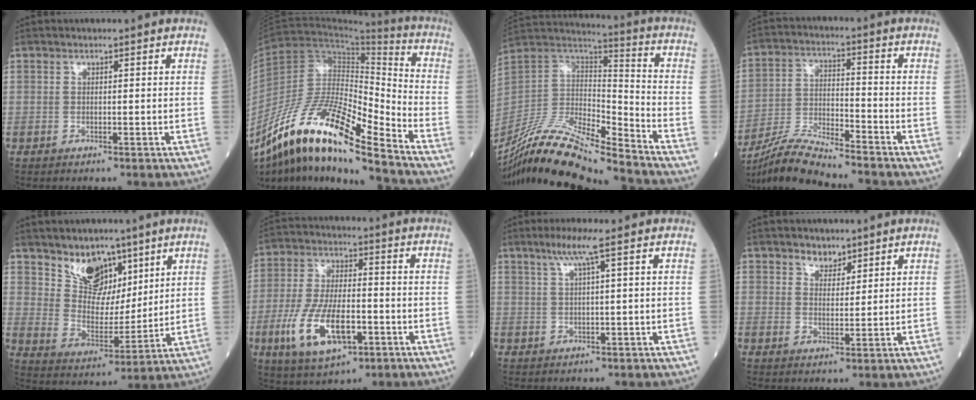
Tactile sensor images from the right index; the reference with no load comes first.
{"total": 18.8, "force": [-13.1, 2.2, 13.3], "torque": [-0.258, -0.005, -0.237]}
{"total": 18.9, "force": [-16.6, 0.6, 8.9], "torque": [-0.183, 0.016, -0.313]}
{"total": 10.6, "force": [-10.0, -0.6, 3.5], "torque": [-0.071, -0.009, -0.189]}
{"total": 9.1, "force": [6.3, 5.4, 3.8], "torque": [-0.071, 0.005, 0.123]}
{"total": 13.0, "force": [-4.5, 5.1, 11.1], "torque": [-0.228, -0.005, -0.077]}
{"total": 3.7, "force": [2.0, -0.8, 3.0], "torque": [-0.068, 0.004, 0.043]}
{"total": 2.8, "force": [2.3, 1.3, 0.7], "torque": [-0.012, -0.002, 0.041]}